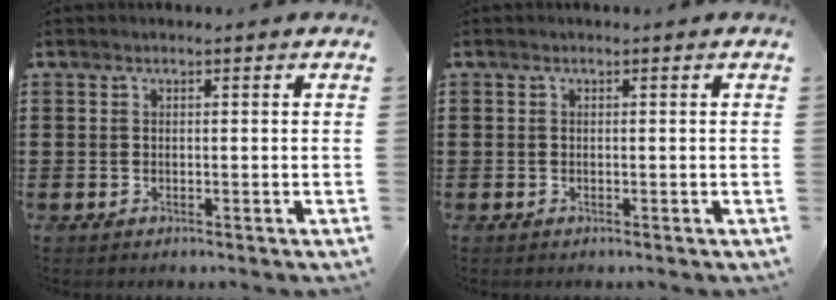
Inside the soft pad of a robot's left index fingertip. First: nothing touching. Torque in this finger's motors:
{"motor_torque": [0.00, 0.00, 0.00, 0.00]}